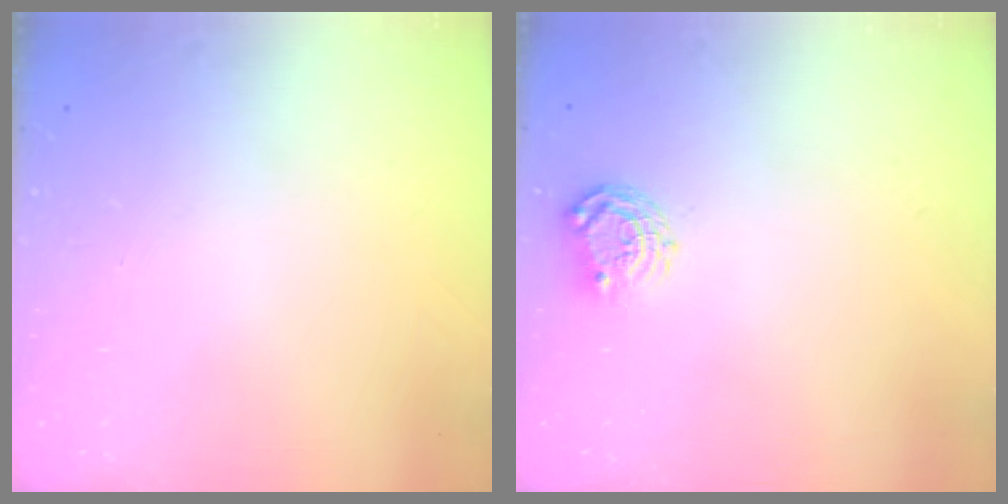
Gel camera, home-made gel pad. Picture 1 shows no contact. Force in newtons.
{"total": 6.2, "press": 6.1, "slide": 0.7}